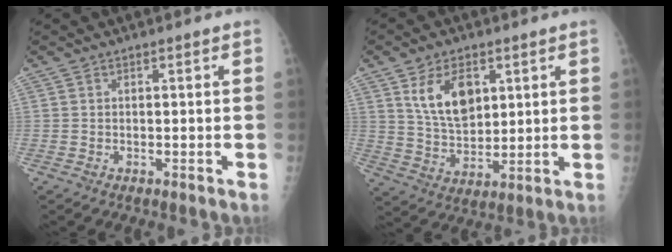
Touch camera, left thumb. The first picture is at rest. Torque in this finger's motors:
{"motor_torque": [1.11, 0.92, 0.37, -0.51, 0.08]}